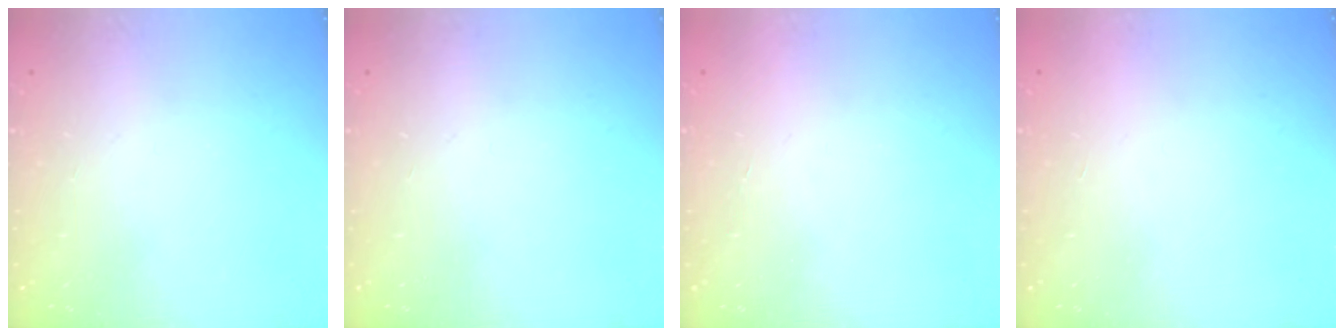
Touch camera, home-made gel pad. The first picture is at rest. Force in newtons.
{"total": 0.0}
{"total": 1.6, "press": 1.5, "slide": 0.1}
{"total": 1.6, "press": 1.6, "slide": 0.1}